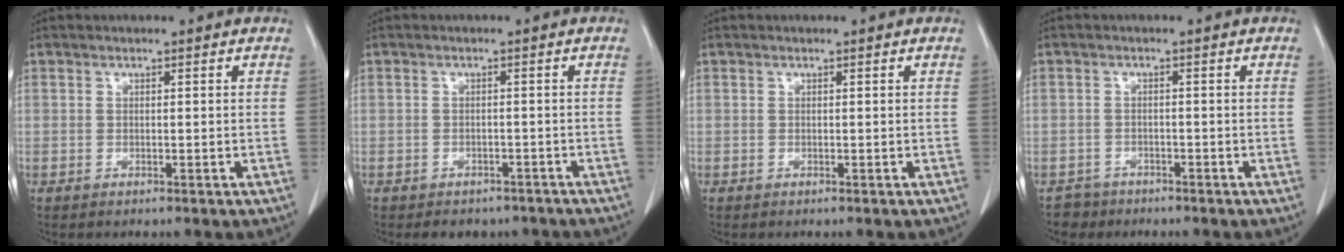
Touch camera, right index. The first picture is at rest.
{"total": 5.6, "force": [-4.7, 3.0, 0.9], "torque": [-0.006, 0.012, -0.049]}
{"total": 0.0}
{"total": 2.6, "force": [-2.0, 1.6, -0.7], "torque": [0.004, 0.007, -0.033]}